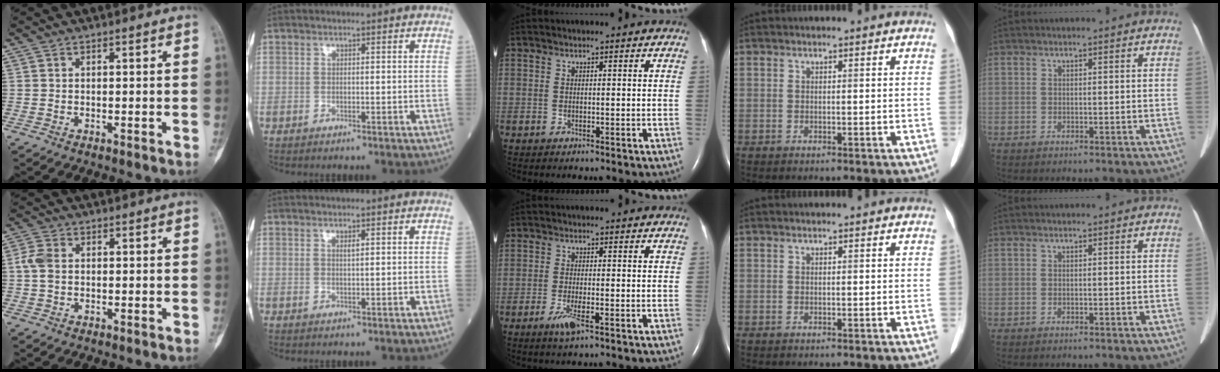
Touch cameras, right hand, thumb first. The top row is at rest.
{"thumb": {"total": 3.6, "force": [0.2, 2.5, 2.6], "torque": [-0.067, 0.007, -0.002]}, "index": {"total": 0.7, "force": [0.4, 0.1, 0.6], "torque": [-0.014, -0.002, 0.006]}, "middle": {"total": 3.1, "force": [-1.8, 0.3, 2.6], "torque": [-0.059, -0.007, -0.035]}}